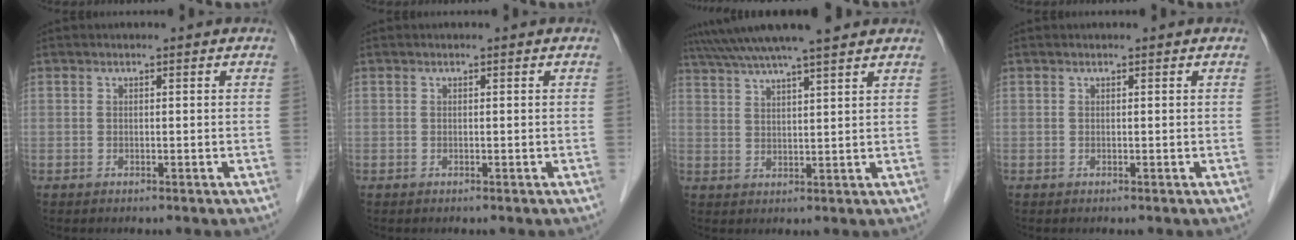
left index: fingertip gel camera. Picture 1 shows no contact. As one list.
[{"total": 0.0}, {"total": 13.4, "force": [11.5, 0.3, 6.8], "torque": [-0.122, 0.037, 0.170]}, {"total": 0.0}]